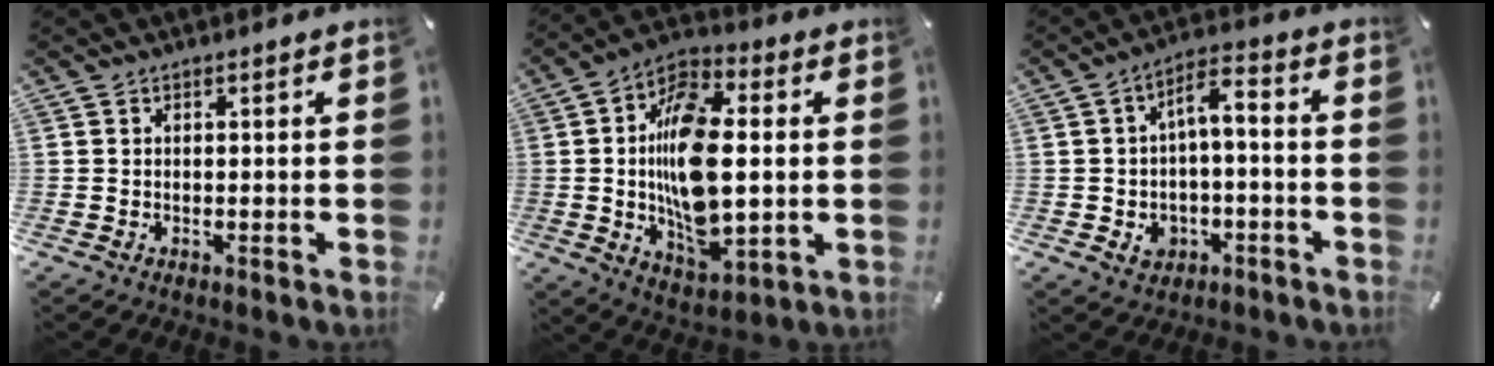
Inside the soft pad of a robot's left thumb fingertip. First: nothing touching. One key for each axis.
{"total": 17.4, "fx": -0.3, "fy": 10.2, "fz": 14.1, "tx": -0.266, "ty": -0.003, "tz": -0.007}
{"total": 7.0, "fx": -1.4, "fy": 4.8, "fz": 5.0, "tx": -0.080, "ty": 0.009, "tz": -0.024}